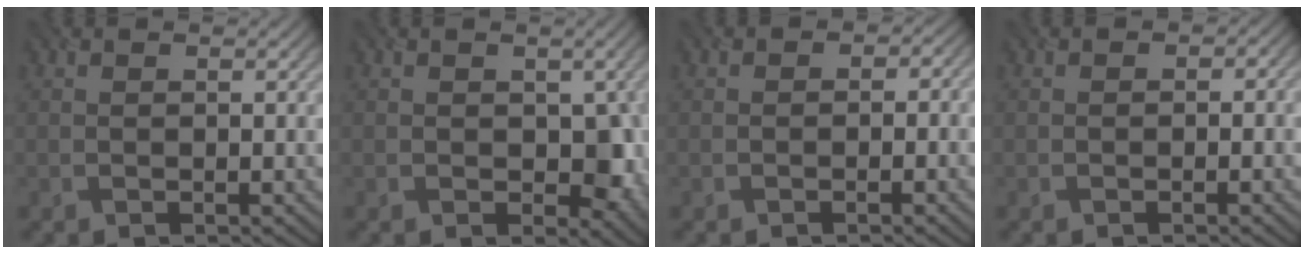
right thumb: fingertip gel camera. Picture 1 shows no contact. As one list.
[{"total": 4.8, "force": [-0.3, 3.4, 3.4], "torque": [-0.047, -0.014, -0.002]}, {"total": 1.2, "force": [-0.5, 1.0, 0.4], "torque": [0.000, -0.004, -0.010]}, {"total": 0.9, "force": [-0.4, 0.7, 0.3], "torque": [-0.001, -0.005, -0.007]}]